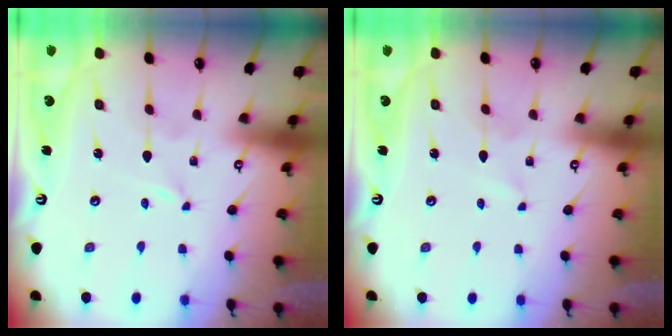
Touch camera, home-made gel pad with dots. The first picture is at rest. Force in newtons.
{"total": 0.7, "press": 0.6, "slide": 0.1}